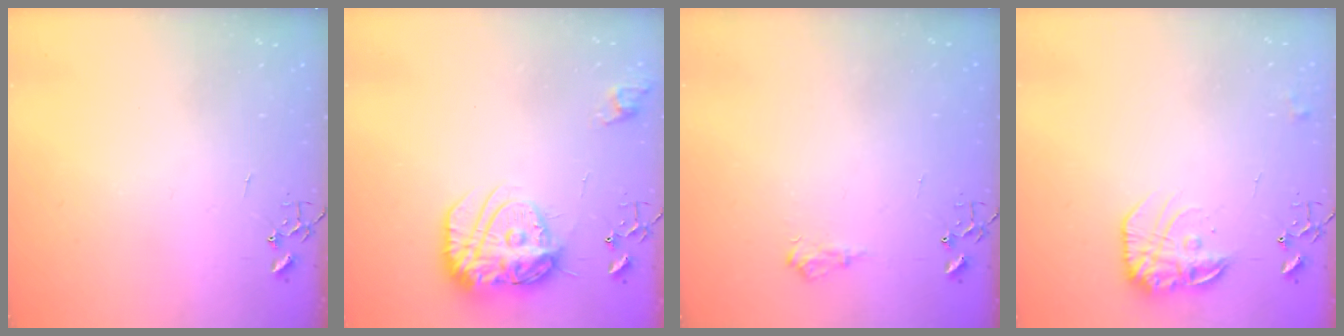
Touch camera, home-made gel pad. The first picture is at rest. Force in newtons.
{"total": 16.5, "press": 16.5, "slide": 1.6}
{"total": 7.4, "press": 7.4, "slide": 0.9}
{"total": 15.5, "press": 15.5, "slide": 1.0}